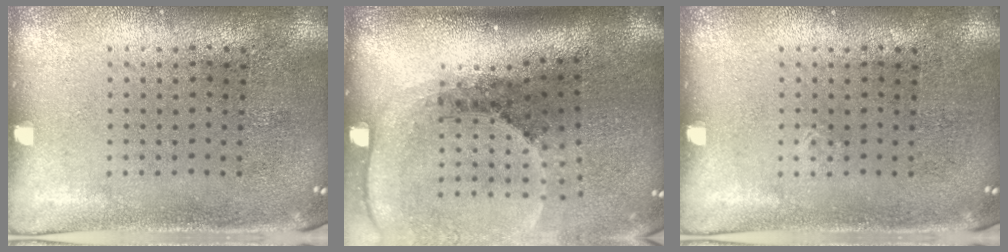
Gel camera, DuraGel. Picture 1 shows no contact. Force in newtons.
{"total": 2.7, "press": 1.8, "slide": 2.0}
{"total": 0.0}